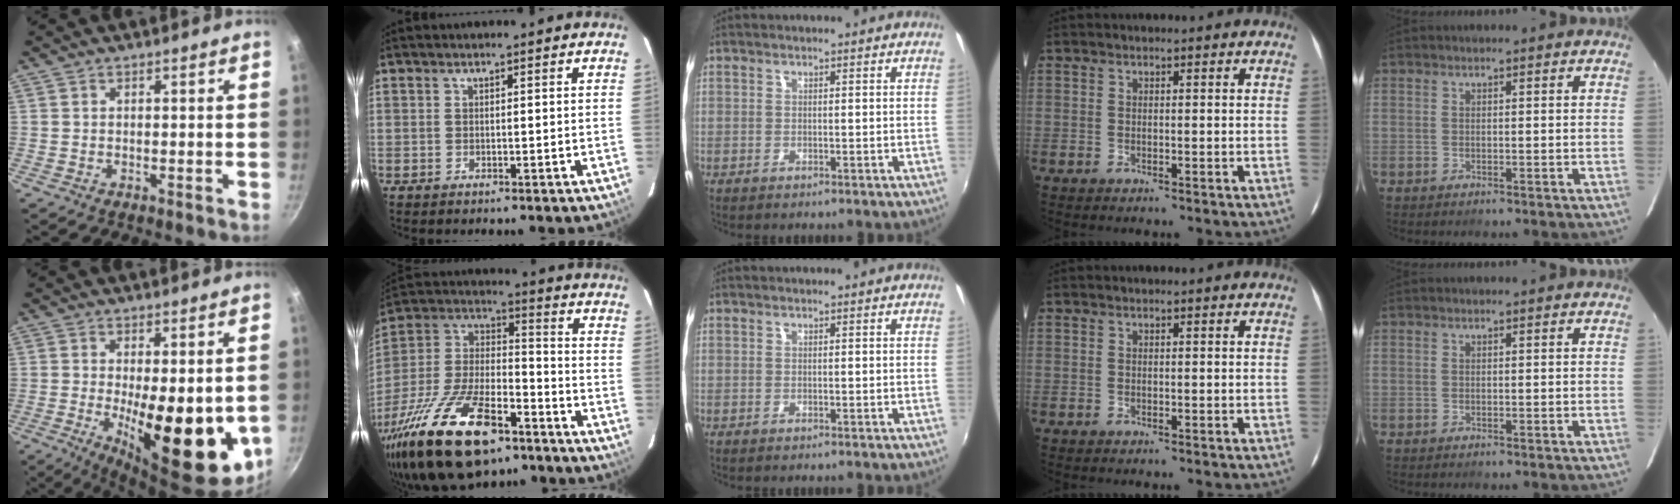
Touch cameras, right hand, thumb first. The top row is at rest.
{"thumb": {"total": 17.4, "force": [-1.9, 6.5, 16.0], "torque": [-0.208, -0.022, -0.015]}, "index": {"total": 28.4, "force": [-17.6, 11.9, 18.8], "torque": [-0.384, -0.023, -0.295]}}